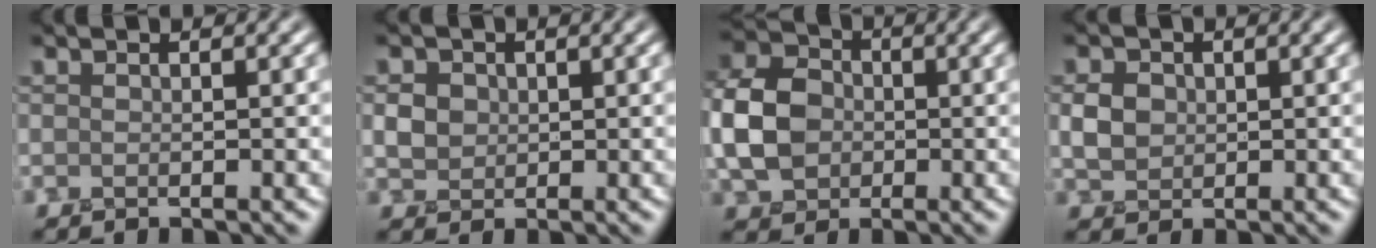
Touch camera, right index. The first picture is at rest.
{"total": 1.9, "force": [0.3, 1.7, 0.8], "torque": [-0.018, 0.001, 0.007]}
{"total": 6.6, "force": [-0.6, 5.2, 4.0], "torque": [-0.093, 0.011, -0.027]}
{"total": 2.4, "force": [0.3, 2.0, 1.2], "torque": [-0.028, 0.002, 0.004]}